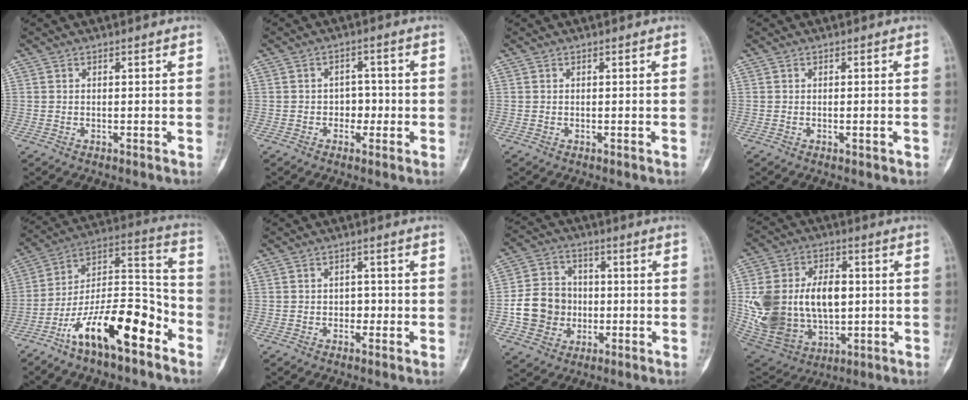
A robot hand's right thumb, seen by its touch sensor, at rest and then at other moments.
{"total": 3.3, "force": [-0.9, 2.7, 1.7], "torque": [0.008, 0.013, -0.022]}
{"total": 0.0}
{"total": 1.1, "force": [-0.3, 0.4, 1.0], "torque": [-0.009, 0.001, -0.003]}
{"total": 19.7, "force": [-11.0, 6.8, 14.8], "torque": [-0.238, 0.091, -0.194]}
{"total": 2.0, "force": [-0.7, 1.7, 0.9], "torque": [0.010, 0.009, -0.018]}
{"total": 12.0, "force": [-1.7, 10.8, 5.1], "torque": [-0.066, 0.020, -0.033]}
{"total": 23.1, "force": [0.3, 15.7, 17.0], "torque": [-0.323, 0.004, 0.031]}